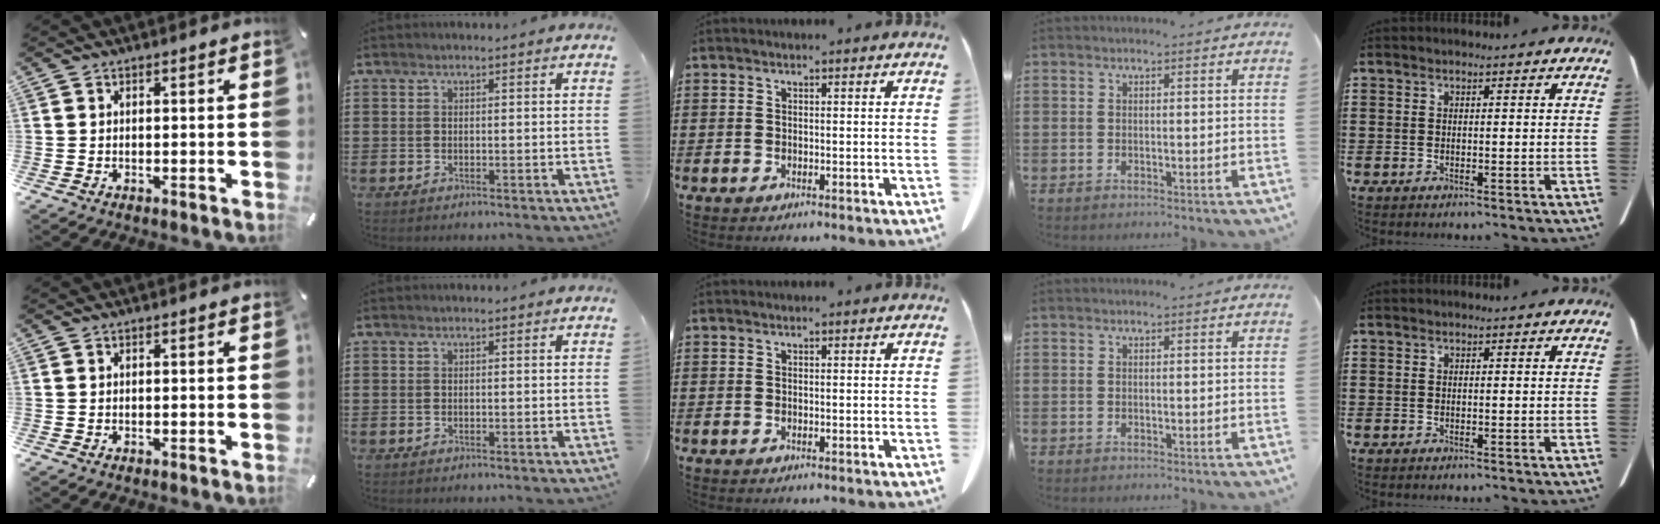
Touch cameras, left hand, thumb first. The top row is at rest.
{}